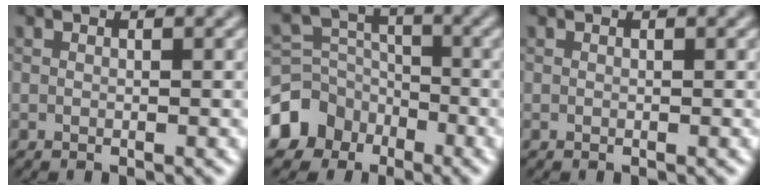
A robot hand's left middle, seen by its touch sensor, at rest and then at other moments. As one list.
[{"total": 8.5, "force": [-5.0, 6.6, 1.7], "torque": [-0.021, -0.016, -0.110]}, {"total": 0.0}]